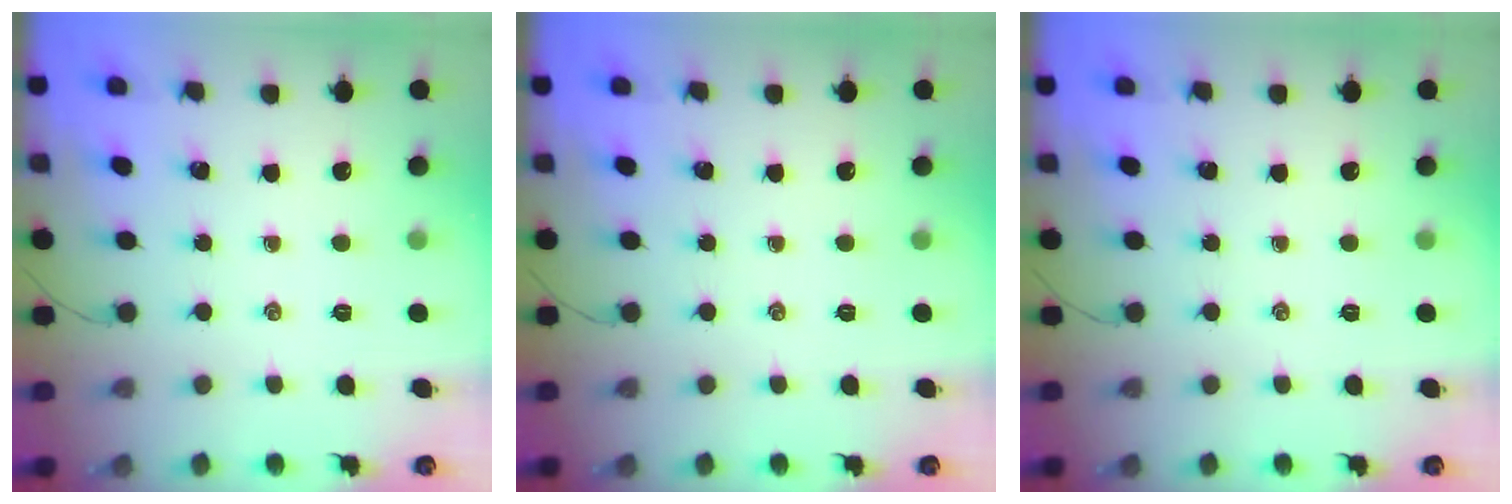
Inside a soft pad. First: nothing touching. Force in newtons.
{"total": 0.0}
{"total": 0.0}